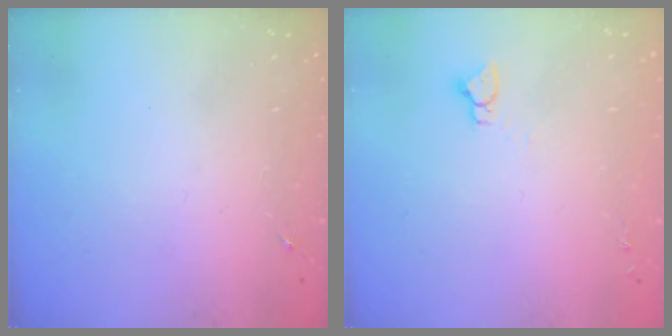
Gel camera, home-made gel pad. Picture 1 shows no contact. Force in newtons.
{"total": 2.9, "press": 2.9, "slide": 0.2}